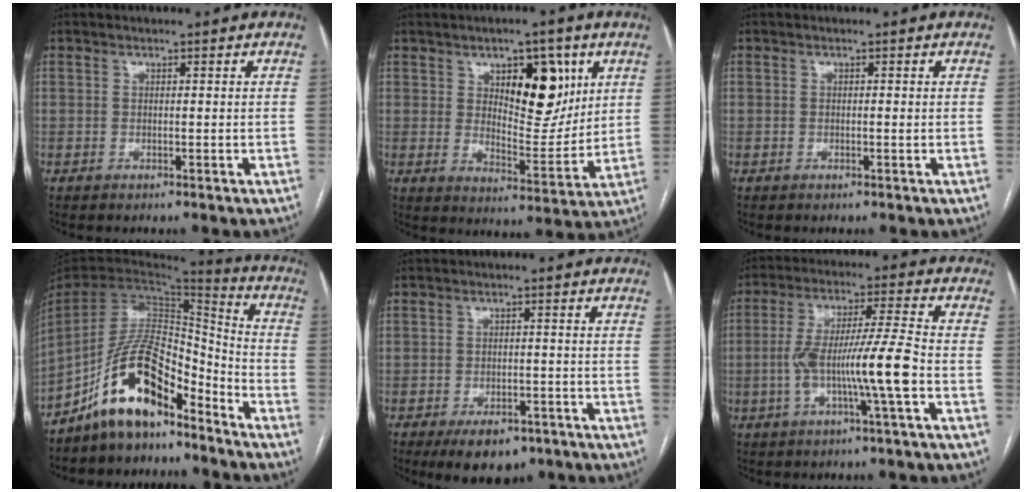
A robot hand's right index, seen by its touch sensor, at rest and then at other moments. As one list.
[{"total": 11.3, "force": [4.7, 5.0, 9.0], "torque": [-0.125, 0.002, 0.080]}, {"total": 0.6, "force": [-0.1, -0.1, 0.6], "torque": [-0.011, -0.001, 0.000]}, {"total": 14.7, "force": [-9.9, 4.0, 10.2], "torque": [-0.207, 0.016, -0.183]}, {"total": 7.2, "force": [-4.9, 3.6, 3.8], "torque": [-0.053, 0.000, -0.069]}, {"total": 11.3, "force": [-2.7, -0.6, 10.9], "torque": [-0.211, 0.009, -0.052]}]